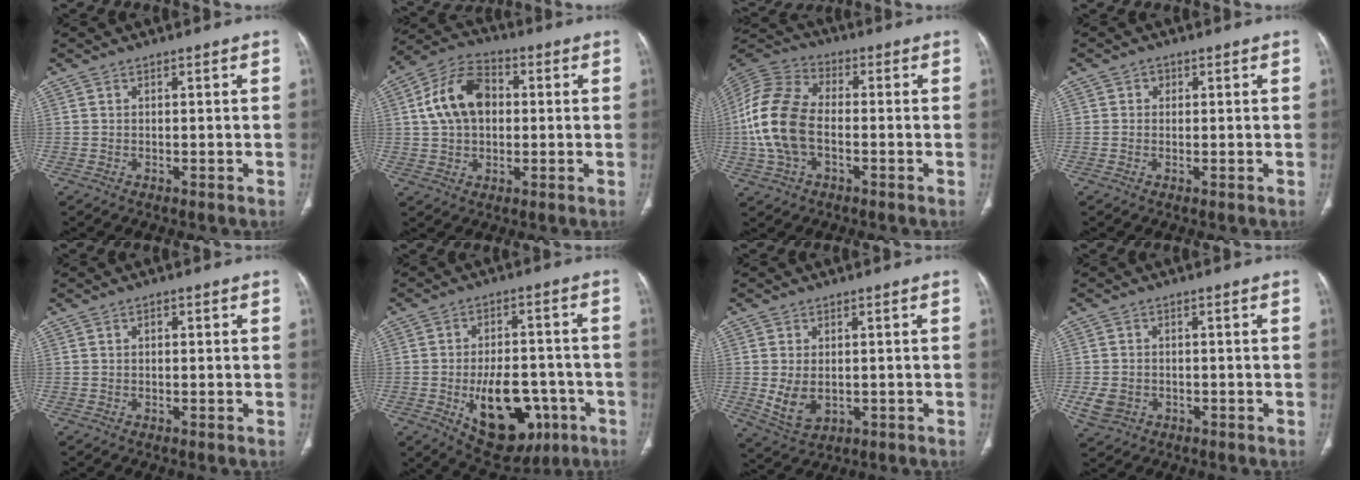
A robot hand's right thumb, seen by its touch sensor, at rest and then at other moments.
{"total": 12.8, "force": [1.7, 8.7, 9.2], "torque": [-0.153, 0.021, 0.023]}
{"total": 15.4, "force": [-2.0, 9.6, 11.9], "torque": [-0.260, 0.027, -0.040]}
{"total": 1.4, "force": [0.4, 1.3, 0.3], "torque": [0.007, 0.002, 0.002]}
{"total": 1.1, "force": [0.4, 0.6, 0.8], "torque": [-0.014, 0.003, 0.006]}
{"total": 17.2, "force": [-5.9, 9.8, 12.9], "torque": [-0.159, 0.025, -0.068]}
{"total": 6.3, "force": [-0.5, 4.3, 4.6], "torque": [-0.082, -0.009, 0.008]}
{"total": 4.6, "force": [-1.3, 3.8, 2.3], "torque": [-0.046, 0.002, -0.014]}